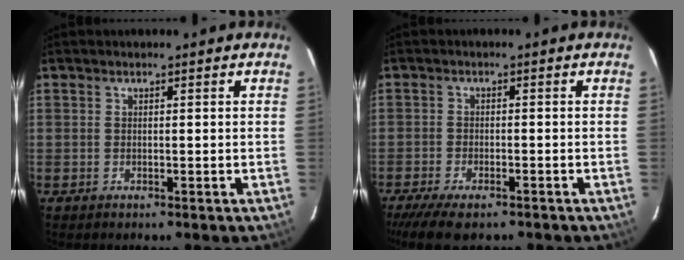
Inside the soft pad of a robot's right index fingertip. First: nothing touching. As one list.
[{"total": 8.8, "force": [-6.9, 2.7, 4.7], "torque": [-0.117, -0.031, -0.121]}]